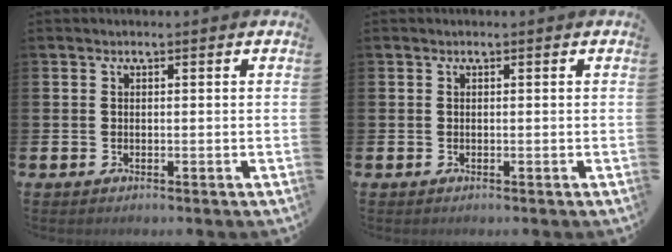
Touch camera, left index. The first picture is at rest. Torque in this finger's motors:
{"motor_torque": [-0.01, 0.01, 0.00, 0.00]}